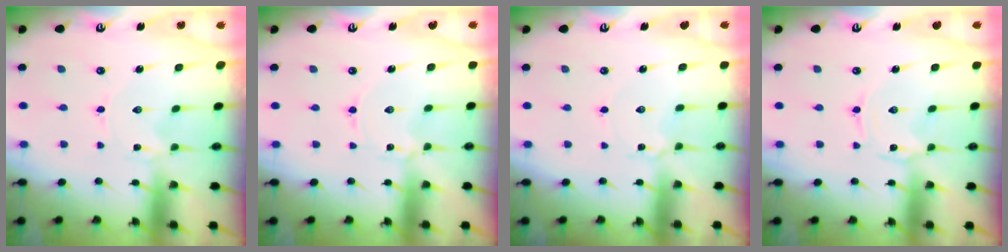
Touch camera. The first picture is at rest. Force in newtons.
{"total": 1.2, "press": 1.2, "slide": 0.2}
{"total": 4.3, "press": 4.3, "slide": 0.4}
{"total": 1.0, "press": 1.0, "slide": 0.1}